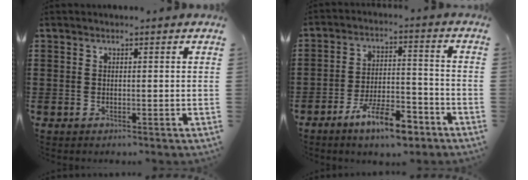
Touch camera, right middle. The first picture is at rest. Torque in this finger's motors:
{"motor_torque": [2.14, 0.00, 0.40, 0.18]}